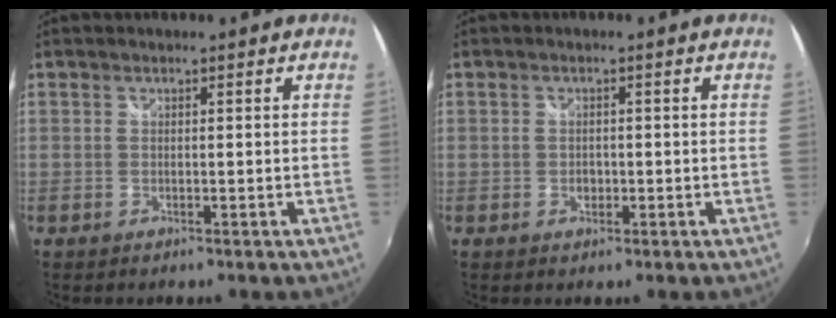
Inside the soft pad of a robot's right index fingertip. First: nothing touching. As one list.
[{"total": 1.7, "force": [-0.3, 1.4, 0.9], "torque": [-0.015, 0.000, -0.007]}]